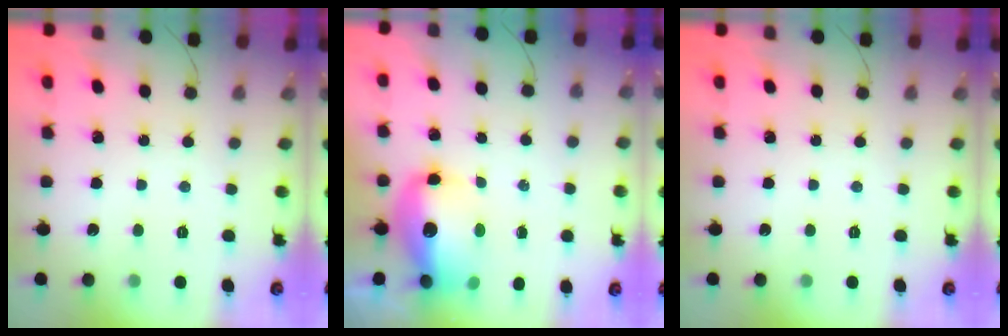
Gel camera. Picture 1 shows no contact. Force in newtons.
{"total": 13.5, "press": 13.2, "slide": 3.1}
{"total": 0.0}